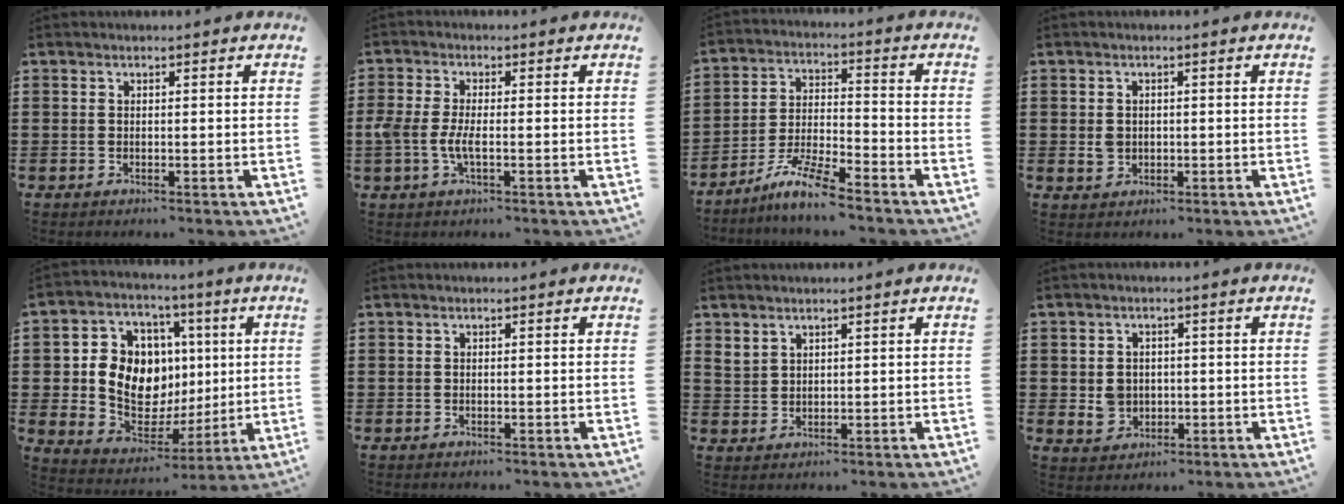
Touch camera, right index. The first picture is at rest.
{"total": 4.1, "force": [-1.0, 1.4, 3.8], "torque": [-0.093, -0.006, -0.025]}
{"total": 7.6, "force": [-6.5, 0.4, 3.9], "torque": [-0.089, -0.006, -0.126]}
{"total": 1.6, "force": [0.1, 1.4, 0.9], "torque": [-0.021, 0.005, 0.001]}
{"total": 11.3, "force": [1.3, 9.7, 5.8], "torque": [-0.136, 0.004, 0.032]}
{"total": 0.0}
{"total": 2.0, "force": [1.8, 0.8, 0.2], "torque": [-0.009, 0.000, 0.037]}
{"total": 3.2, "force": [-0.3, 2.8, 1.5], "torque": [-0.030, 0.001, -0.007]}